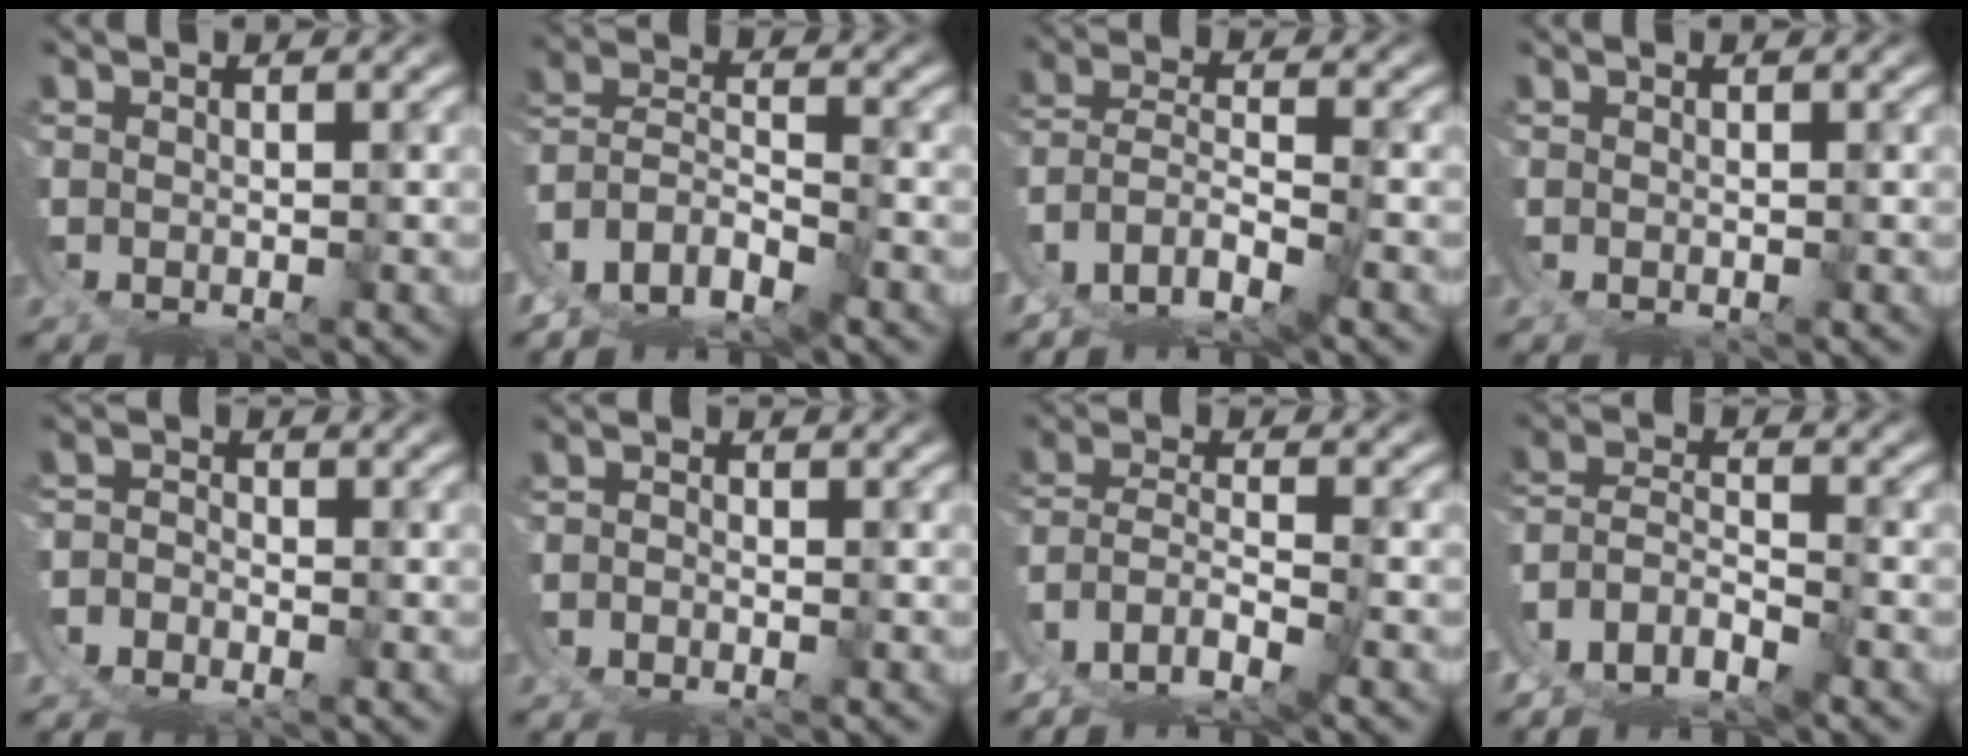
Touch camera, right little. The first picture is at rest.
{"total": 6.9, "force": [-1.6, 6.1, 3.0], "torque": [-0.088, -0.039, -0.026]}
{"total": 3.7, "force": [-1.0, 2.1, 2.9], "torque": [-0.067, -0.030, -0.002]}
{"total": 0.0}
{"total": 5.0, "force": [-3.1, 3.9, 0.3], "torque": [-0.022, -0.023, -0.053]}
{"total": 2.8, "force": [-1.7, 2.1, 0.6], "torque": [-0.012, -0.013, -0.027]}
{"total": 3.2, "force": [-1.2, 1.5, 2.5], "torque": [-0.065, -0.033, -0.003]}
{"total": 6.5, "force": [-2.1, 5.5, 2.7], "torque": [-0.080, -0.037, -0.032]}